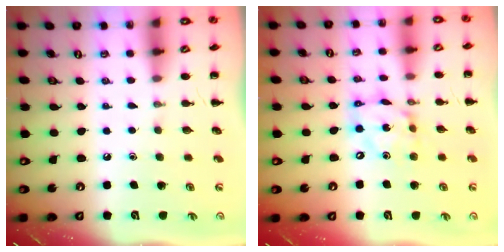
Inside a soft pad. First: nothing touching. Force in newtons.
{"total": 10.4, "press": 10.1, "slide": 2.4}